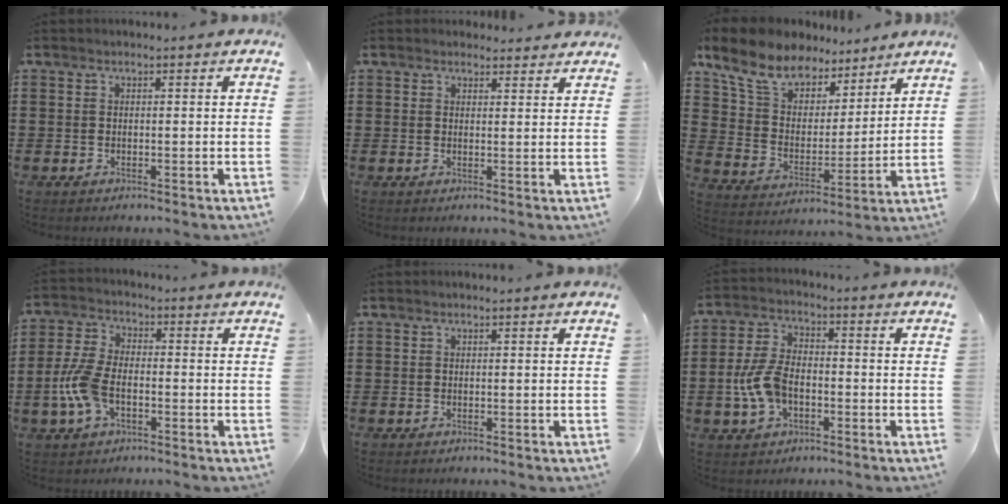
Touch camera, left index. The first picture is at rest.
{"total": 2.0, "force": [1.9, 0.6, 0.1], "torque": [0.001, -0.003, 0.036]}
{"total": 9.5, "force": [7.8, 4.5, 3.0], "torque": [-0.105, -0.043, 0.144]}
{"total": 8.1, "force": [-2.1, 4.3, 6.6], "torque": [-0.158, -0.004, -0.042]}
{"total": 0.0}
{"total": 7.8, "force": [-1.7, 4.6, 6.1], "torque": [-0.155, 0.000, -0.040]}